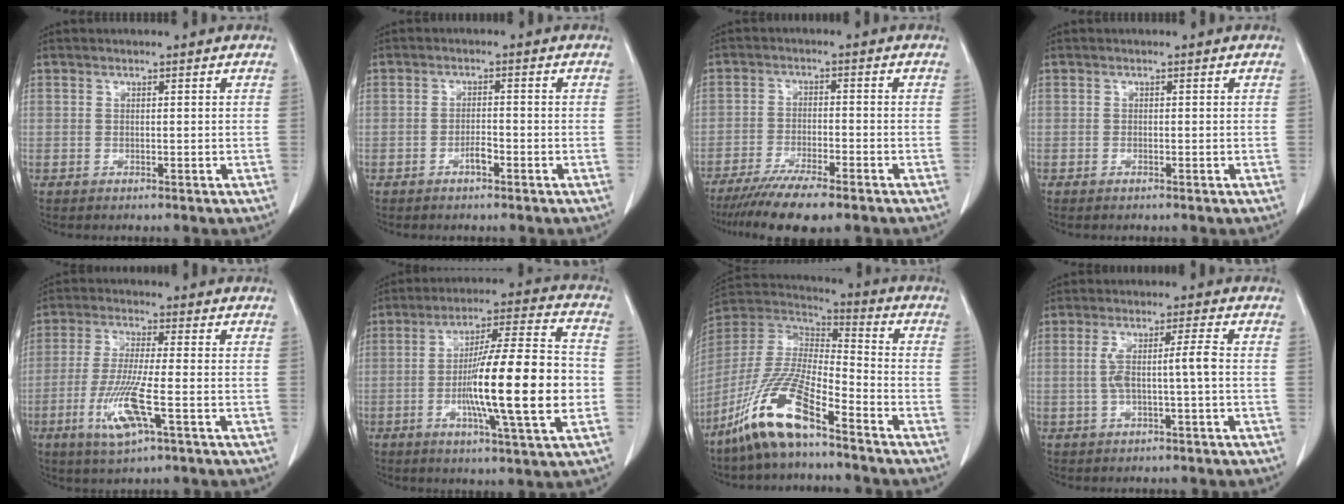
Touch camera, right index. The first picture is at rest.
{"total": 2.0, "force": [-1.2, 0.5, 1.5], "torque": [-0.025, 0.003, -0.021]}
{"total": 9.2, "force": [-7.0, 0.7, 5.9], "torque": [-0.092, -0.021, -0.114]}
{"total": 0.0}
{"total": 9.4, "force": [-3.5, 0.6, 8.8], "torque": [-0.181, -0.018, -0.069]}
{"total": 18.4, "force": [-3.1, 0.7, 18.1], "torque": [-0.296, -0.002, -0.054]}
{"total": 14.9, "force": [-9.8, 2.6, 10.9], "torque": [-0.231, -0.013, -0.190]}
{"total": 5.2, "force": [-0.5, -0.1, 5.1], "torque": [-0.104, 0.017, -0.005]}